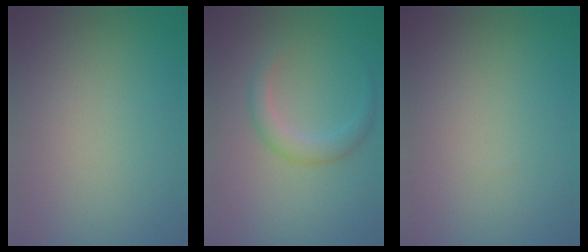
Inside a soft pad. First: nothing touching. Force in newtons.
{"total": 2.2, "press": 2.2, "slide": 0.1}
{"total": 0.0}